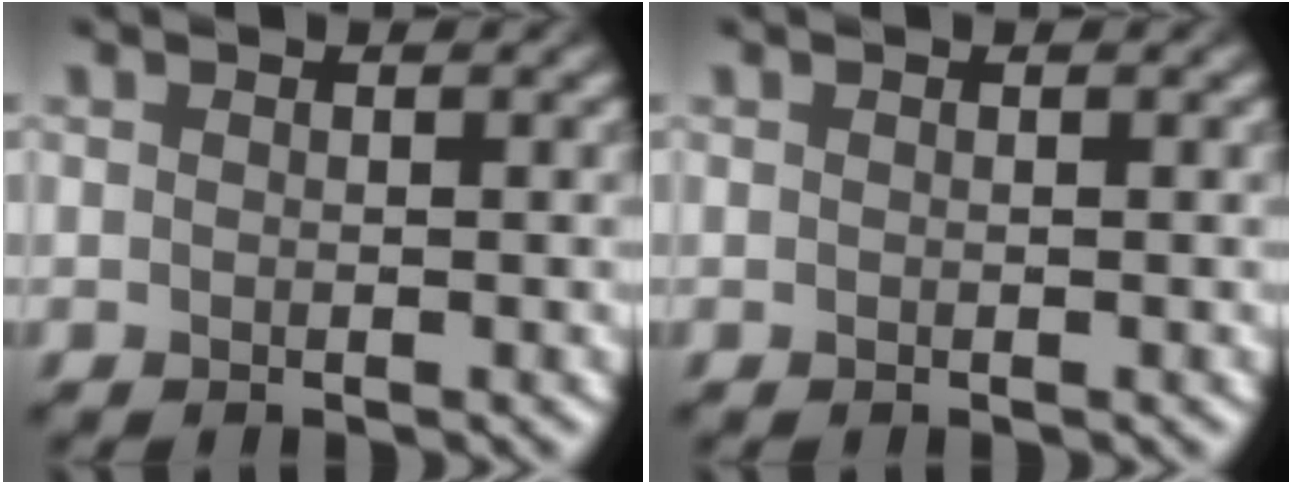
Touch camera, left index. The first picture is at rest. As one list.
[{"total": 0.0}]